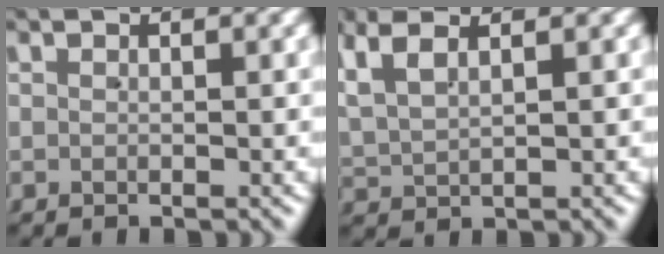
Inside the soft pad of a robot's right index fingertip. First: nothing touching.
{"total": 4.0, "force": [2.4, 2.2, 2.3], "torque": [-0.071, 0.005, 0.046]}